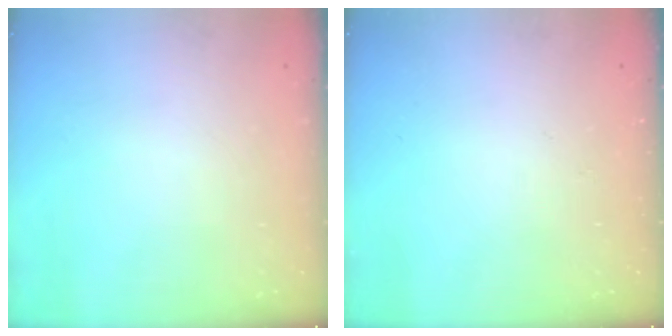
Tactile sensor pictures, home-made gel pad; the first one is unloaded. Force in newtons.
{"total": 0.0}